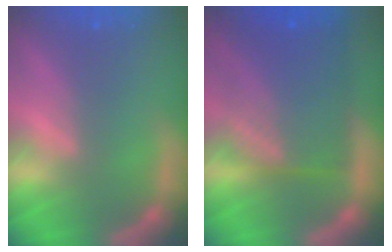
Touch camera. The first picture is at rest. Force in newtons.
{"total": 10.1}